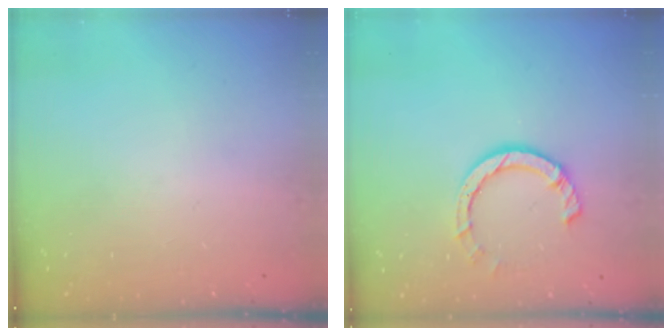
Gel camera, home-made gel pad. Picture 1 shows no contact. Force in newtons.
{"total": 7.1, "press": 7.0, "slide": 1.1}